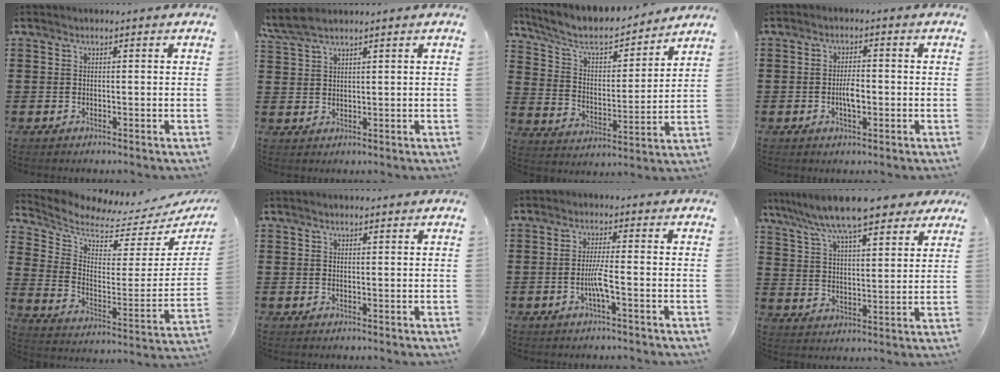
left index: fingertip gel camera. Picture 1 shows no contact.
{"total": 4.3, "force": [3.2, 1.1, 2.6], "torque": [-0.058, 0.002, 0.060]}
{"total": 7.4, "force": [6.4, 1.9, 3.2], "torque": [-0.090, -0.038, 0.106]}
{"total": 3.4, "force": [-0.5, 1.2, 3.1], "torque": [-0.057, 0.004, -0.010]}
{"total": 4.0, "force": [3.8, 0.9, 0.8], "torque": [-0.045, -0.054, 0.060]}
{"total": 0.8, "force": [0.7, 0.1, 0.4], "torque": [-0.008, 0.000, 0.013]}
{"total": 3.9, "force": [-1.3, 0.0, 3.7], "torque": [-0.072, -0.007, -0.028]}
{"total": 11.1, "force": [9.3, 1.5, 5.8], "torque": [-0.146, -0.030, 0.163]}